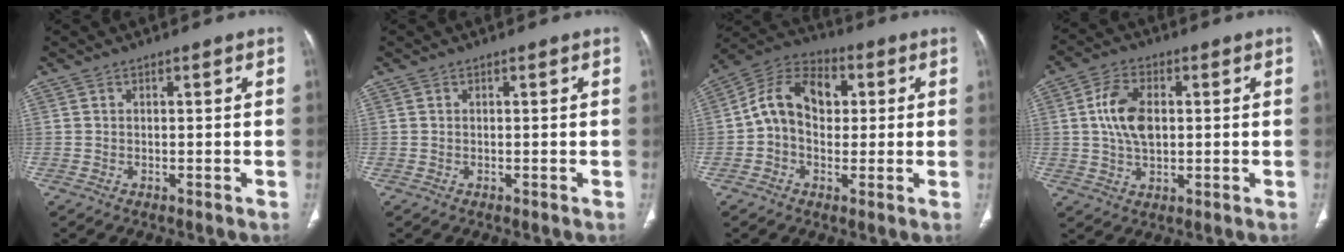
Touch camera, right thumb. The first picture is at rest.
{"total": 0.0}
{"total": 12.2, "force": [1.3, 8.7, 8.5], "torque": [-0.129, 0.030, 0.010]}
{"total": 9.7, "force": [1.2, 6.1, 7.4], "torque": [-0.129, 0.001, 0.023]}